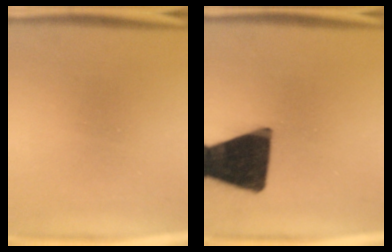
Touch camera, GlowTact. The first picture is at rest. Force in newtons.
{"total": 18.9}